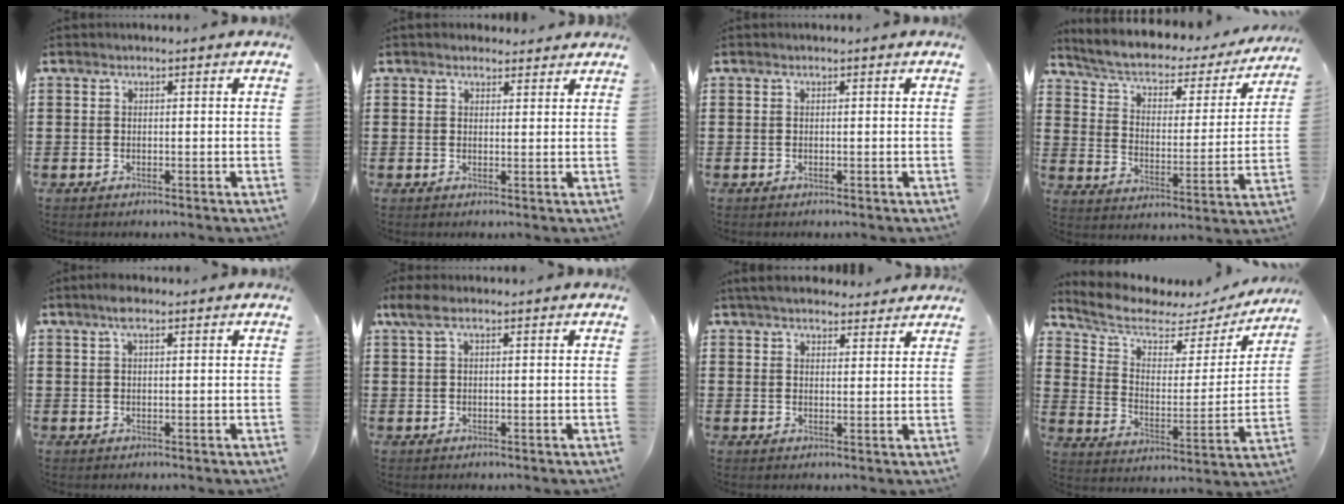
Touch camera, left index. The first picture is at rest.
{"total": 1.8, "force": [1.6, 0.9, 0.0], "torque": [-0.004, 0.004, 0.032]}
{"total": 0.0}
{"total": 4.2, "force": [3.0, 1.7, 2.4], "torque": [-0.063, -0.023, 0.043]}
{"total": 2.5, "force": [1.5, 0.8, 1.8], "torque": [-0.041, 0.005, 0.026]}
{"total": 2.9, "force": [1.1, 1.1, 2.4], "torque": [-0.057, 0.004, 0.016]}
{"total": 4.2, "force": [4.0, 1.1, 1.0], "torque": [-0.032, -0.005, 0.074]}
{"total": 6.3, "force": [5.0, 2.4, 2.8], "torque": [-0.084, -0.032, 0.083]}